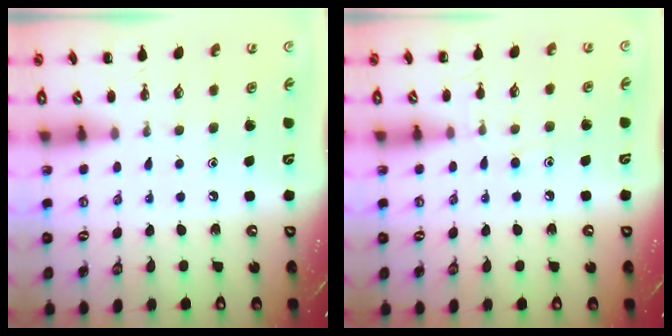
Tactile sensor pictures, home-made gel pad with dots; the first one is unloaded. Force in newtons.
{"total": 7.1, "press": 6.8, "slide": 2.3}